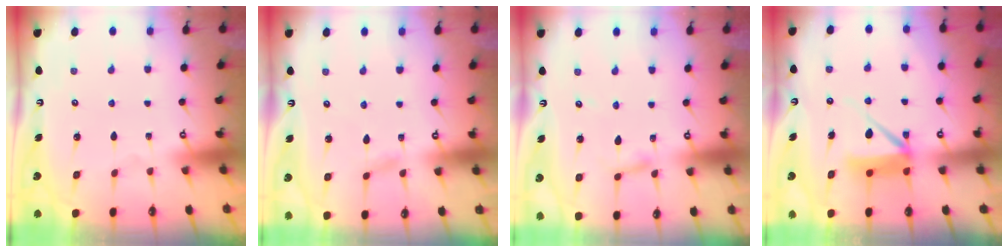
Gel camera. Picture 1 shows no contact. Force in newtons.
{"total": 2.9, "press": 2.8, "slide": 0.3}
{"total": 2.7, "press": 2.7, "slide": 0.2}
{"total": 8.2, "press": 8.1, "slide": 0.6}